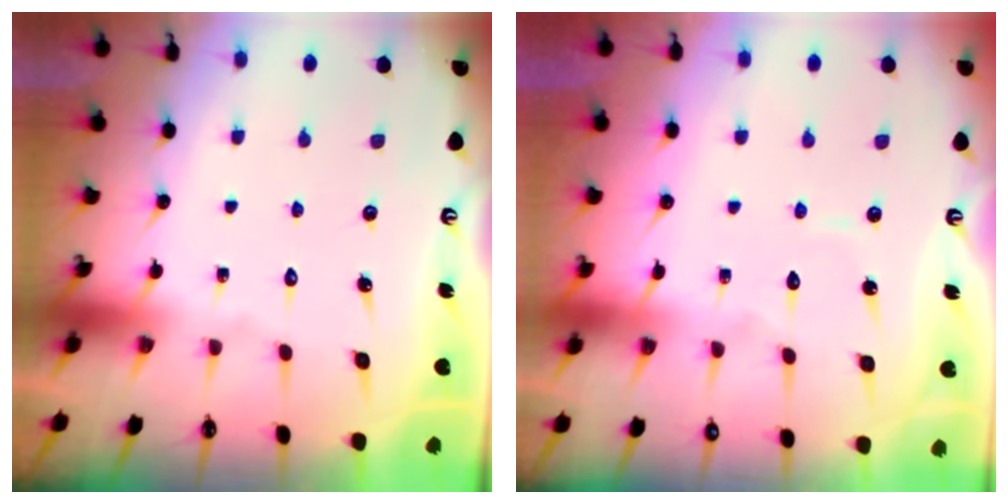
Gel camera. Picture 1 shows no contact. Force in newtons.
{"total": 4.1, "press": 4.1, "slide": 0.3}